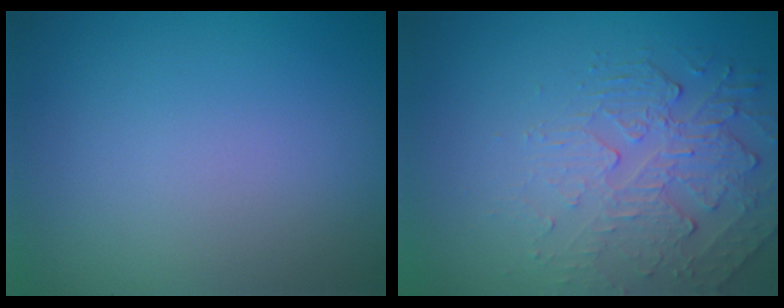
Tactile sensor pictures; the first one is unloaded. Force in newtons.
{"total": 2.7, "press": 2.1, "slide": 1.7}